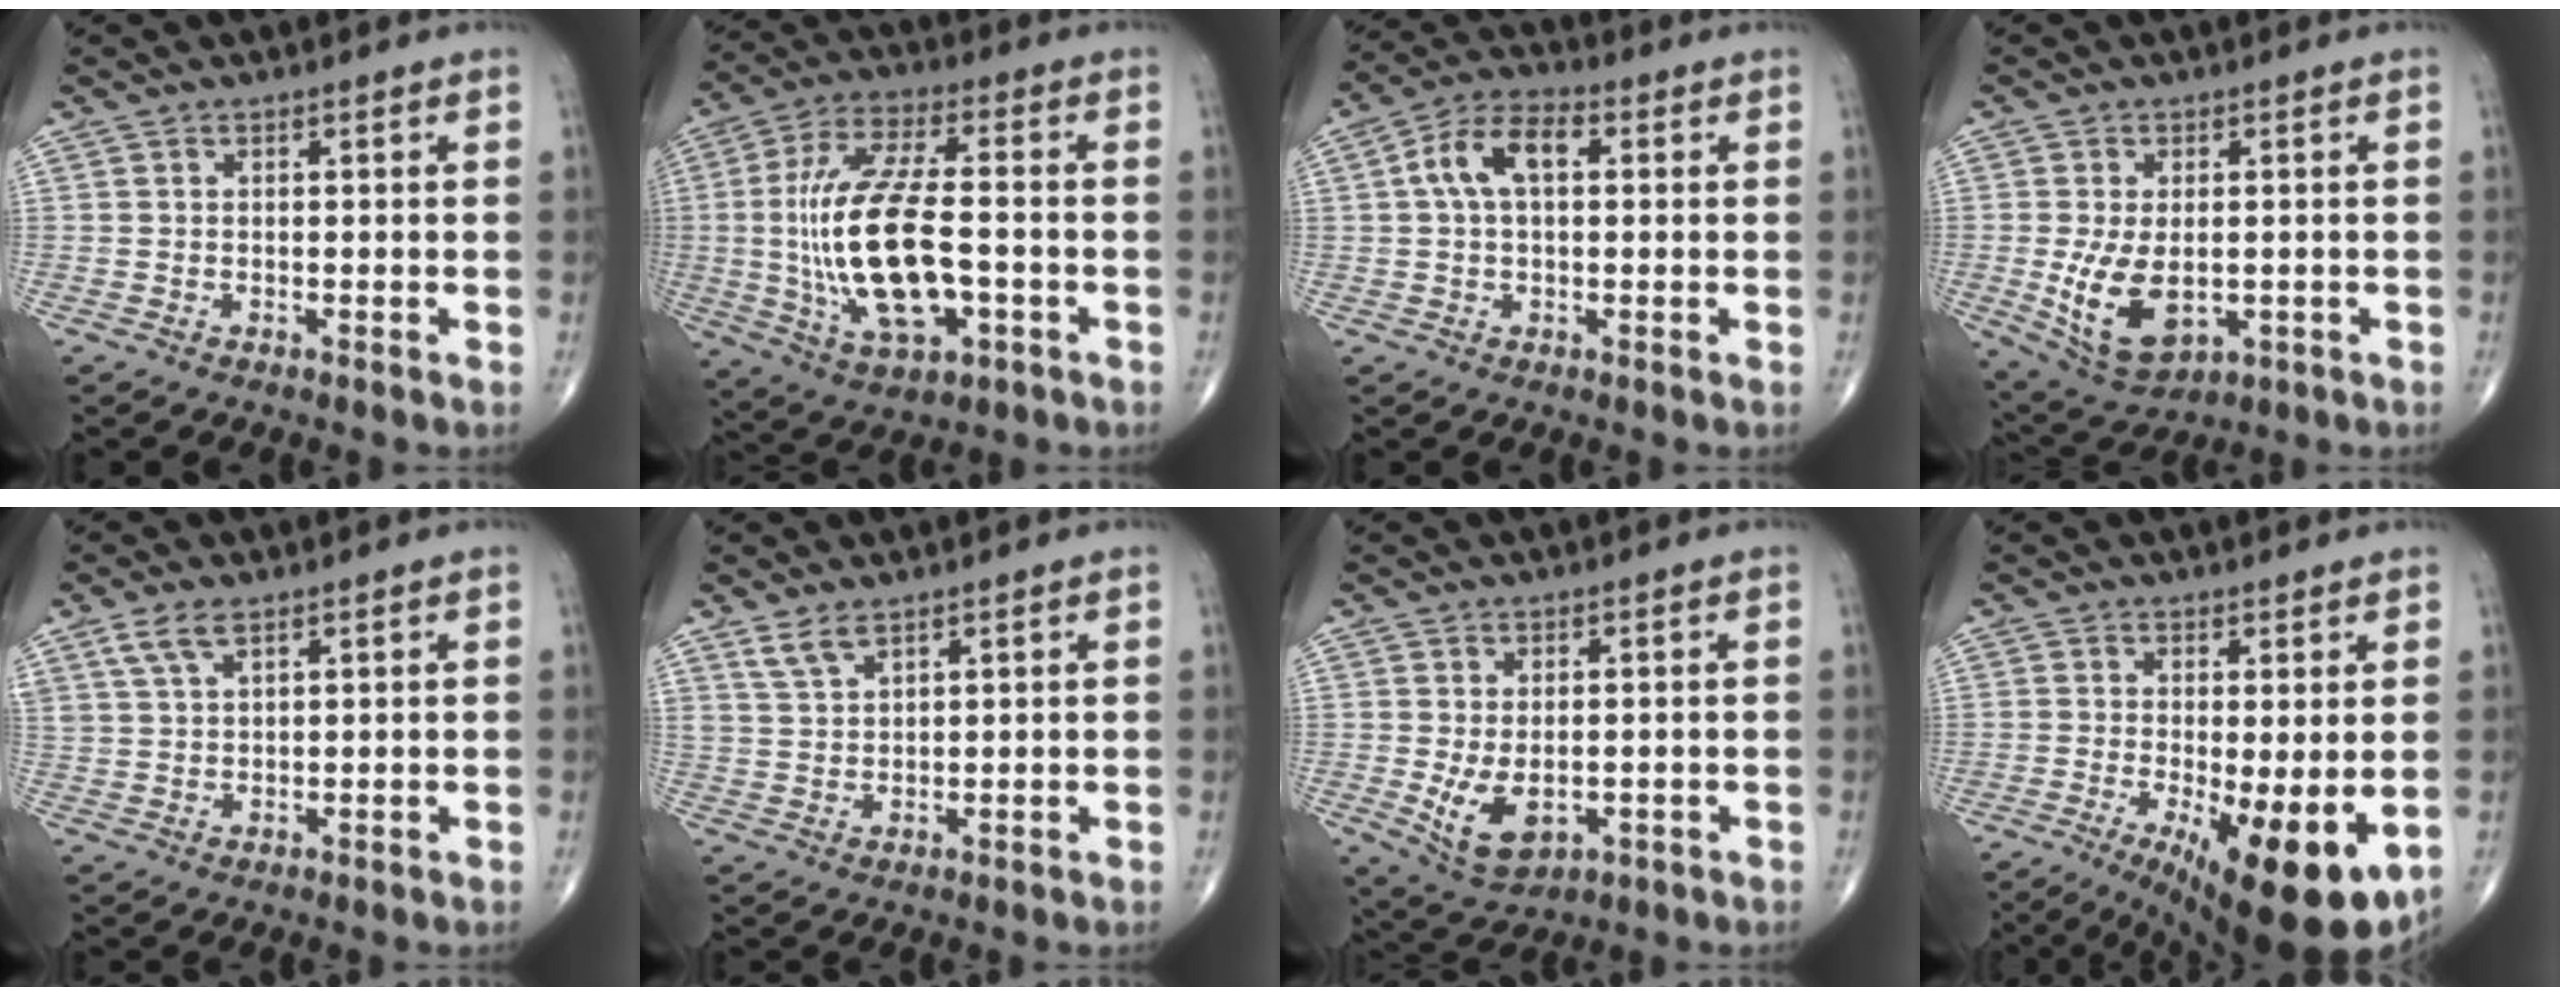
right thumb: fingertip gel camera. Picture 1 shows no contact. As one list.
[{"total": 19.3, "force": [-2.4, 8.2, 17.4], "torque": [-0.347, 0.015, -0.034]}, {"total": 8.7, "force": [1.6, 4.8, 7.1], "torque": [-0.134, 0.027, 0.022]}, {"total": 10.7, "force": [-1.5, 6.2, 8.6], "torque": [-0.150, -0.014, -0.010]}, {"total": 4.5, "force": [2.8, 1.9, 2.9], "torque": [-0.061, -0.003, 0.062]}, {"total": 3.7, "force": [2.8, 1.4, 2.0], "torque": [-0.041, -0.012, 0.063]}, {"total": 7.4, "force": [-1.0, 4.4, 5.9], "torque": [-0.098, -0.016, -0.004]}, {"total": 14.0, "force": [-3.6, 4.3, 12.8], "torque": [-0.171, -0.024, -0.039]}]